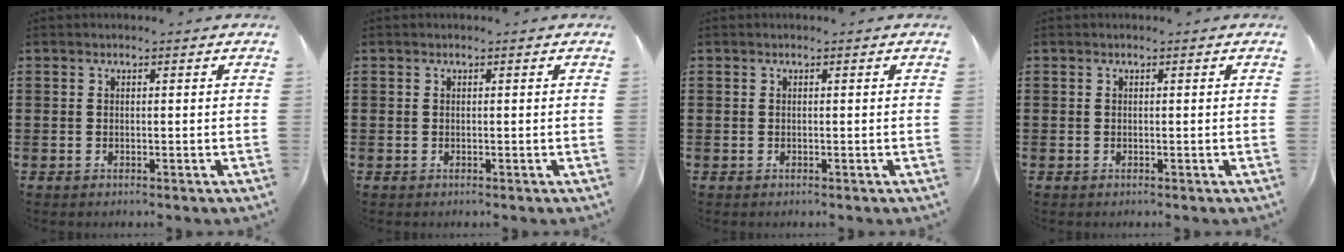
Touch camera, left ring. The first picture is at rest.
{"total": 0.0}
{"total": 0.0}
{"total": 0.0}